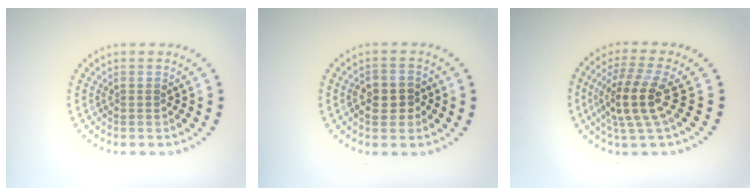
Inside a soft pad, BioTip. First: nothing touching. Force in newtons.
{"total": 2.8, "press": 2.8, "slide": 0.6}
{"total": 4.4, "press": 3.7, "slide": 2.3}